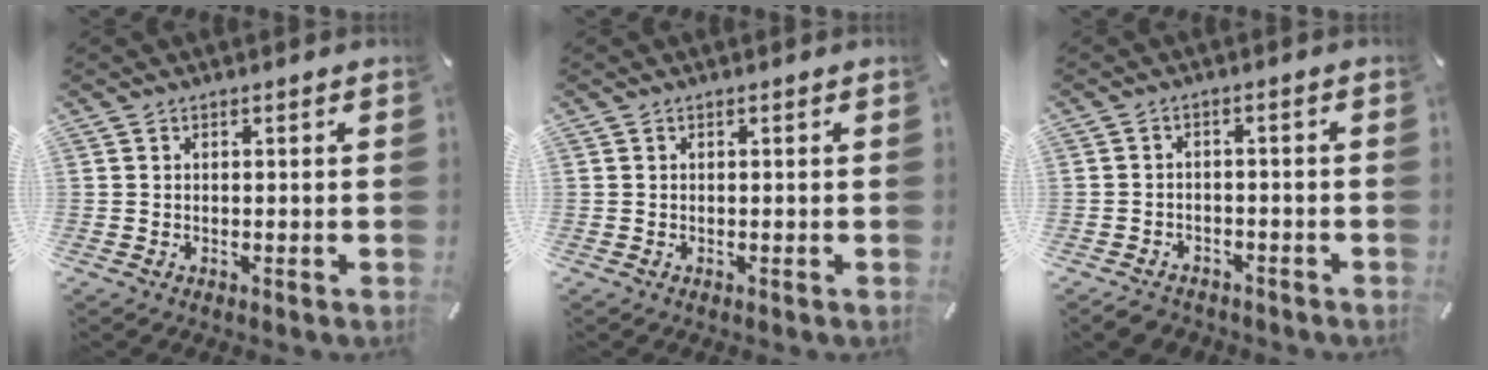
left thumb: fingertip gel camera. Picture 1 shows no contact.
{"total": 0.0}
{"total": 3.4, "force": [-2.8, 1.9, 0.8], "torque": [-0.019, 0.015, -0.056]}